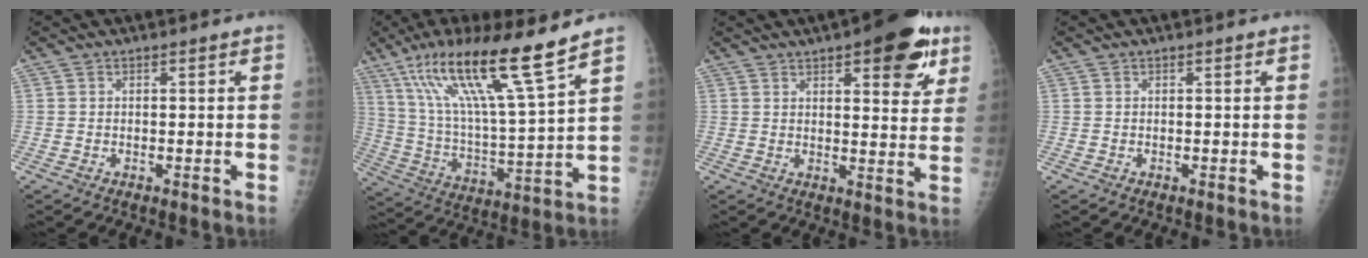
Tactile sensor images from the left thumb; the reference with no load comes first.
{"total": 19.8, "force": [13.2, 1.3, 14.7], "torque": [-0.252, -0.054, 0.239]}
{"total": 13.5, "force": [7.2, 4.9, 10.3], "torque": [-0.094, -0.026, 0.089]}
{"total": 0.0}